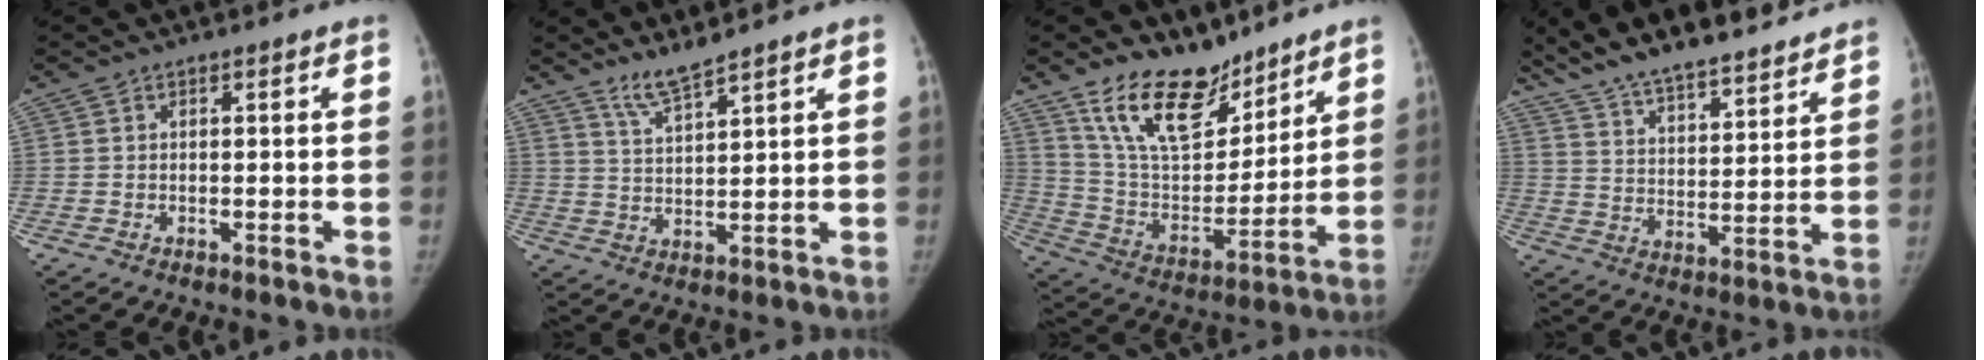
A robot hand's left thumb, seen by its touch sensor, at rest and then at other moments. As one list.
[{"total": 5.1, "force": [4.5, 0.0, 2.4], "torque": [-0.047, -0.038, 0.094]}, {"total": 18.4, "force": [13.4, 8.7, 9.1], "torque": [-0.113, -0.078, 0.249]}, {"total": 21.4, "force": [17.8, 5.6, 10.5], "torque": [-0.147, -0.053, 0.284]}]